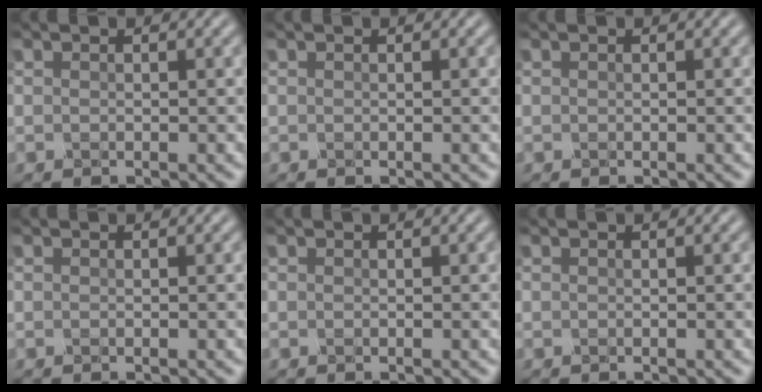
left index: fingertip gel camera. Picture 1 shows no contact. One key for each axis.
{"total": 0.0}
{"total": 0.0}
{"total": 0.0}
{"total": 0.0}
{"total": 0.0}